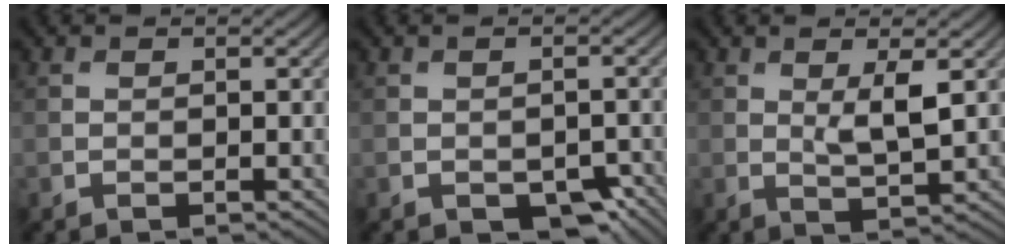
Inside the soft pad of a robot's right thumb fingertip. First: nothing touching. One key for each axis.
{"total": 4.2, "fx": -2.4, "fy": 2.4, "fz": 2.5, "tx": -0.029, "ty": -0.011, "tz": -0.028}
{"total": 3.7, "fx": 0.9, "fy": 0.7, "fz": 3.5, "tx": -0.073, "ty": -0.004, "tz": 0.019}